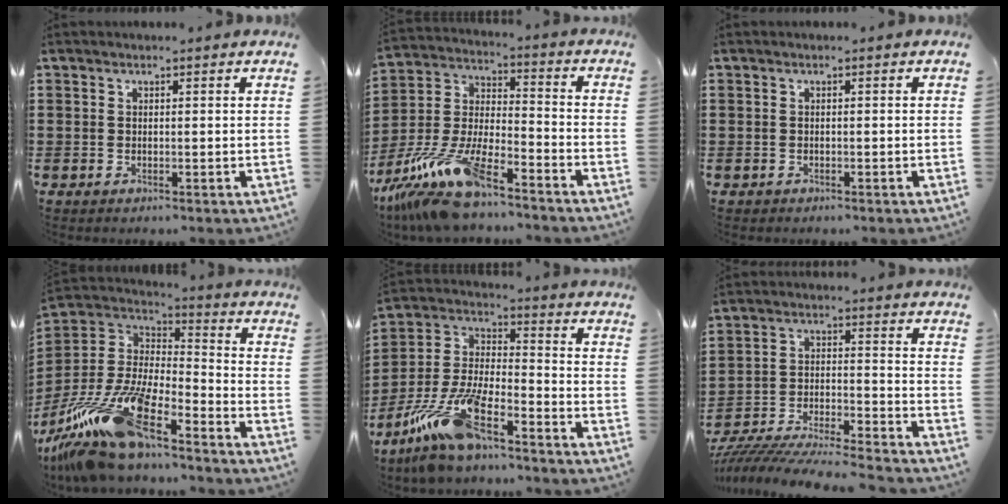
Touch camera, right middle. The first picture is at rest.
{"total": 12.5, "force": [-10.6, 1.7, 6.6], "torque": [-0.147, 0.007, -0.212]}
{"total": 0.0}
{"total": 16.6, "force": [-12.7, 3.6, 10.0], "torque": [-0.226, 0.019, -0.242]}
{"total": 13.1, "force": [-9.6, 3.0, 8.4], "torque": [-0.194, 0.006, -0.189]}
{"total": 7.8, "force": [-7.6, 0.0, 1.6], "torque": [-0.032, 0.000, -0.154]}